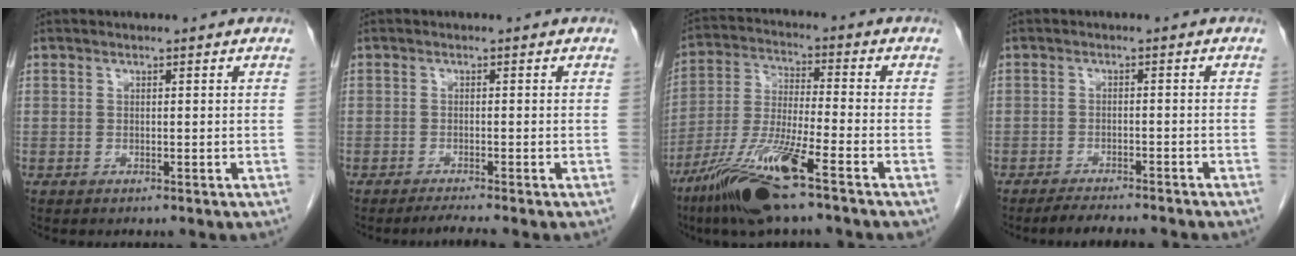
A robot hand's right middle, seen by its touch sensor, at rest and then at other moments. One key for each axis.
{"total": 2.1, "fx": -1.8, "fy": -0.7, "fz": 0.8, "tx": -0.021, "ty": -0.008, "tz": -0.035}
{"total": 13.7, "fx": -8.3, "fy": 0.8, "fz": 10.9, "tx": -0.223, "ty": -0.031, "tz": -0.156}
{"total": 6.3, "fx": -5.7, "fy": 0.3, "fz": 2.6, "tx": -0.035, "ty": -0.013, "tz": -0.085}